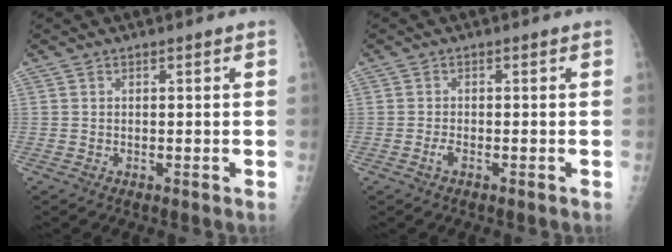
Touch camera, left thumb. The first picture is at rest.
{"total": 1.4, "force": [-0.7, 0.6, 1.0], "torque": [-0.023, 0.001, -0.016]}